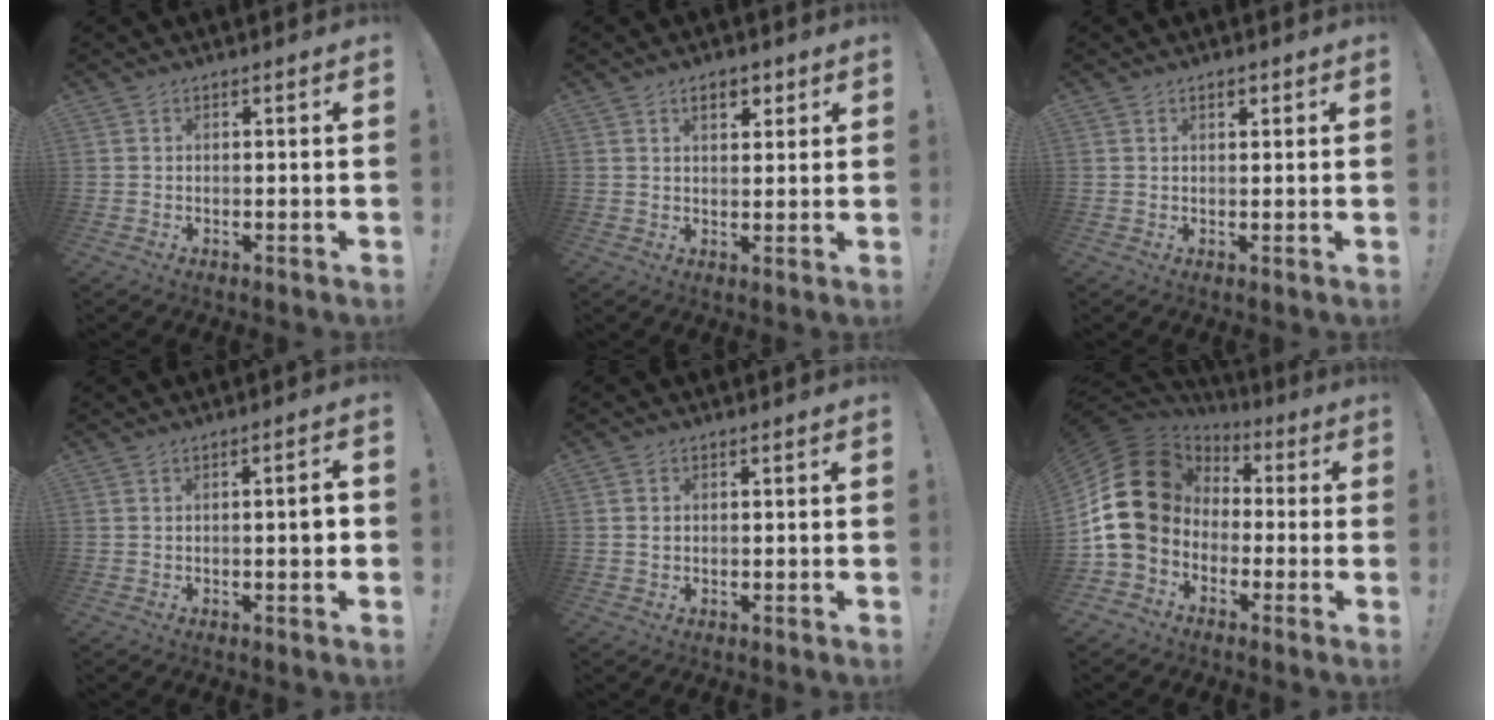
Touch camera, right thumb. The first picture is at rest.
{"total": 4.8, "force": [2.5, 2.8, 3.0], "torque": [-0.043, 0.000, 0.041]}
{"total": 1.7, "force": [0.9, 1.0, 1.0], "torque": [-0.013, -0.001, 0.014]}
{"total": 3.2, "force": [-0.7, 0.5, 3.1], "torque": [-0.042, 0.003, -0.015]}
{"total": 1.0, "force": [0.1, 0.9, 0.4], "torque": [-0.001, 0.000, 0.000]}
{"total": 18.6, "force": [1.3, 14.7, 11.2], "torque": [-0.205, 0.008, 0.039]}